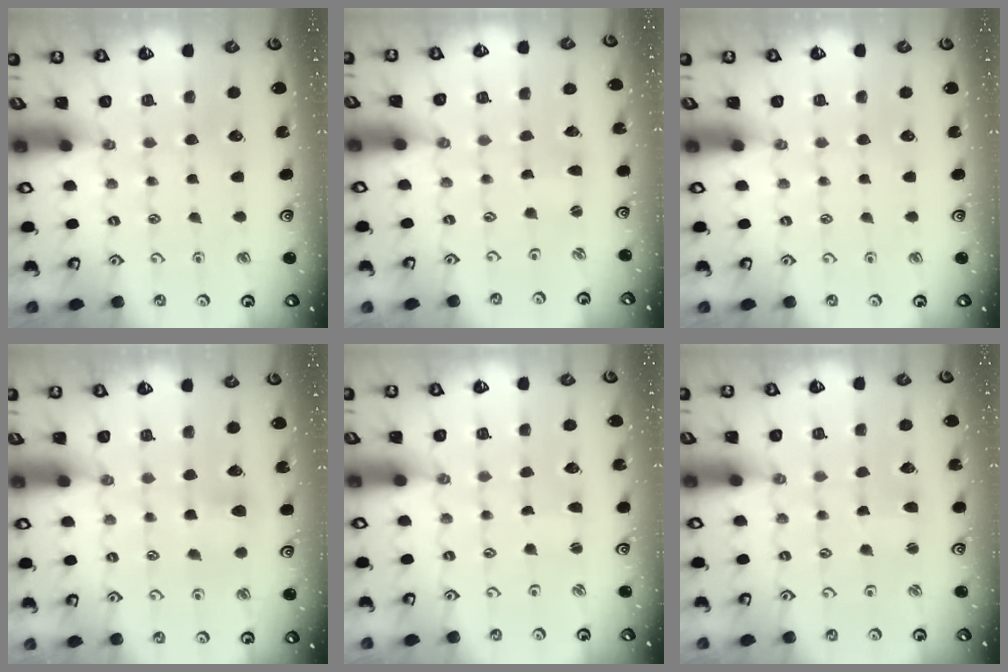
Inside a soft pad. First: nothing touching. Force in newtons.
{"total": 0.6, "press": 0.6, "slide": 0.1}
{"total": 0.0}
{"total": 5.2, "press": 5.1, "slide": 0.7}
{"total": 0.8, "press": 0.8, "slide": 0.1}
{"total": 2.0, "press": 2.0, "slide": 0.3}